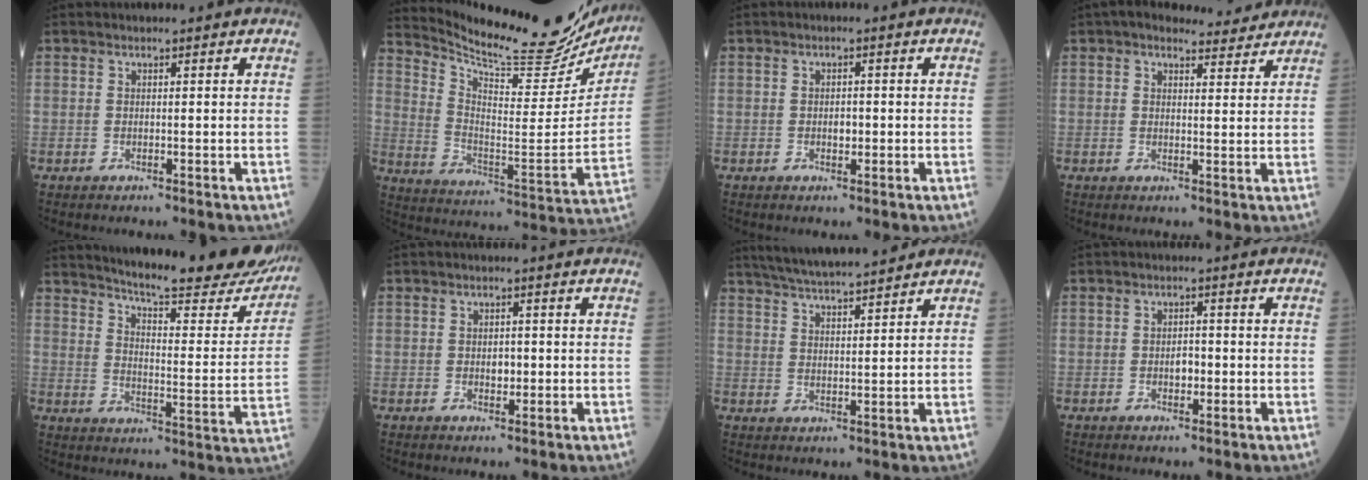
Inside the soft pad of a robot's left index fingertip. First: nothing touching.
{"total": 22.8, "force": [21.2, 4.0, 7.3], "torque": [-0.124, -0.077, 0.292]}
{"total": 1.4, "force": [-0.5, 0.8, 1.1], "torque": [-0.017, -0.002, -0.008]}
{"total": 6.4, "force": [5.9, 1.9, 1.6], "torque": [-0.017, 0.010, 0.068]}
{"total": 24.9, "force": [22.3, 2.9, 10.6], "torque": [-0.151, -0.081, 0.277]}
{"total": 1.6, "force": [-0.4, 1.0, 1.2], "torque": [-0.018, -0.002, -0.006]}
{"total": 11.4, "force": [10.2, 0.6, 4.9], "torque": [-0.085, 0.018, 0.161]}
{"total": 2.0, "force": [-0.7, 1.1, 1.5], "torque": [-0.021, 0.001, -0.012]}